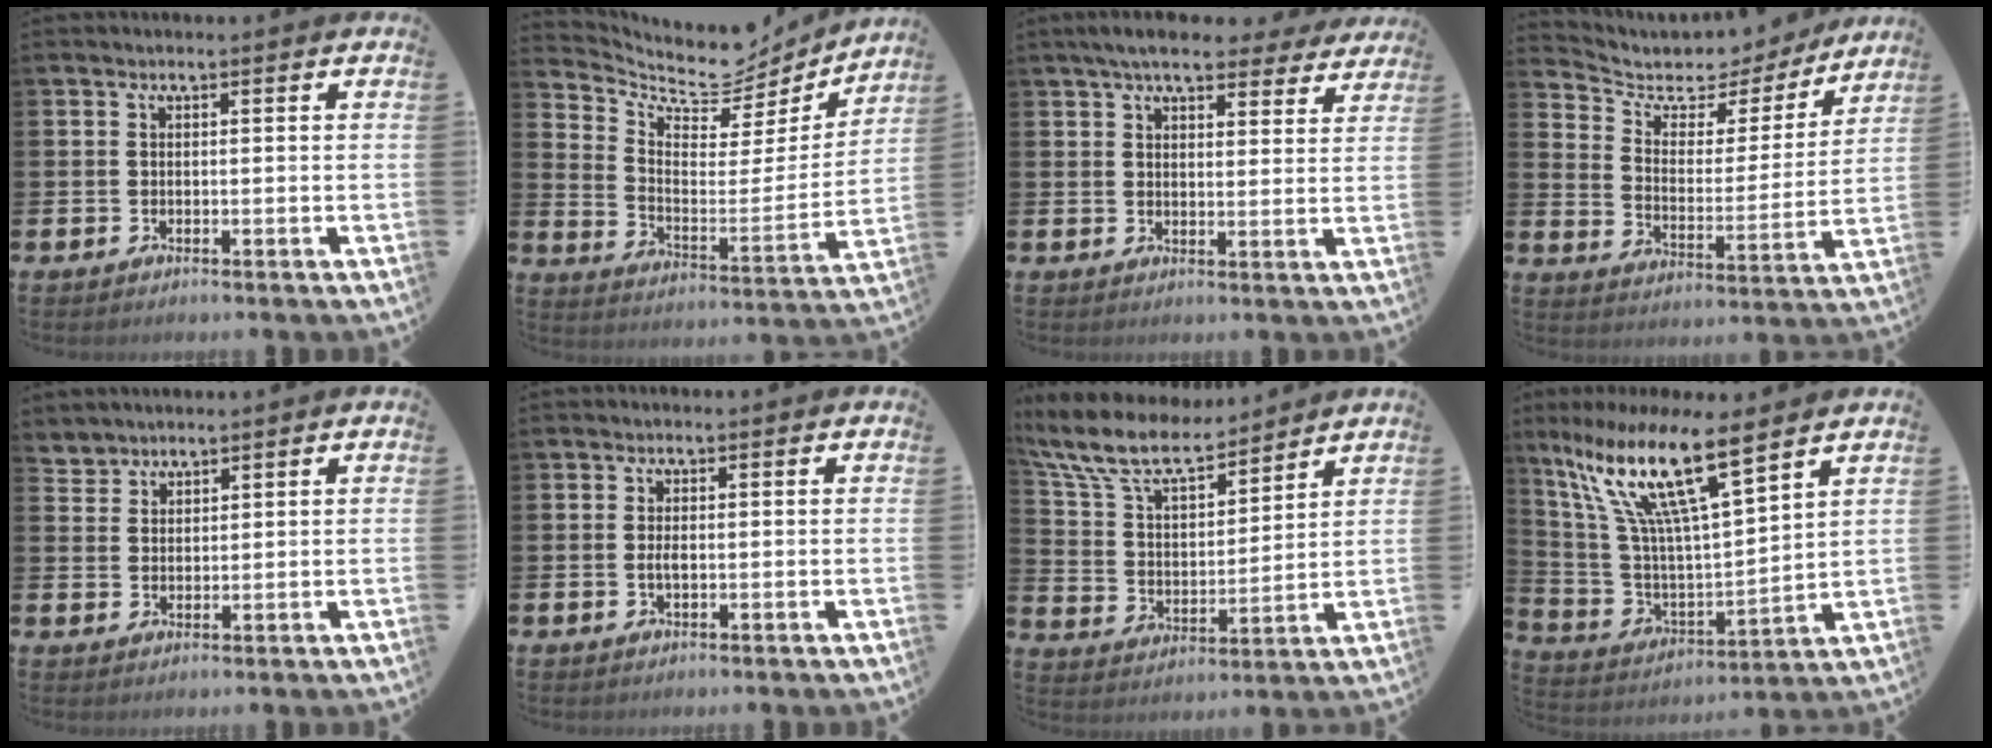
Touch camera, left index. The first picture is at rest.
{"total": 8.2, "force": [7.2, 3.4, 2.1], "torque": [-0.072, -0.060, 0.123]}
{"total": 6.6, "force": [5.9, 1.6, 2.4], "torque": [-0.056, -0.018, 0.106]}
{"total": 5.8, "force": [4.9, 2.9, 1.1], "torque": [-0.053, -0.042, 0.078]}
{"total": 2.8, "force": [2.7, 0.4, -0.7], "torque": [0.005, -0.011, 0.053]}
{"total": 1.2, "force": [-0.1, 0.5, 1.1], "torque": [-0.021, 0.002, -0.004]}
{"total": 10.4, "force": [8.9, 3.2, 4.1], "torque": [-0.127, -0.048, 0.161]}
{"total": 14.3, "force": [9.1, 3.0, 10.5], "torque": [-0.249, -0.048, 0.148]}